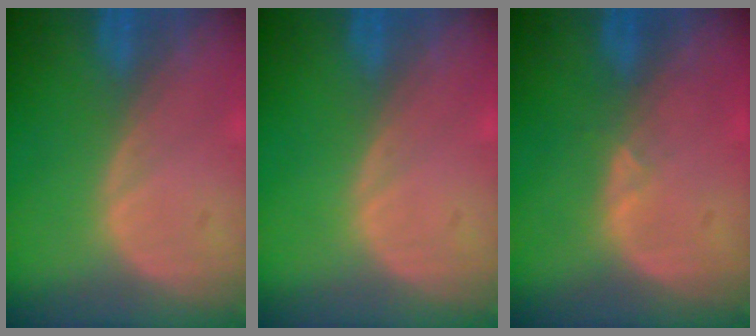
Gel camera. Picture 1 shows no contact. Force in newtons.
{"total": 0.0}
{"total": 0.9, "press": 0.9, "slide": 0.3}